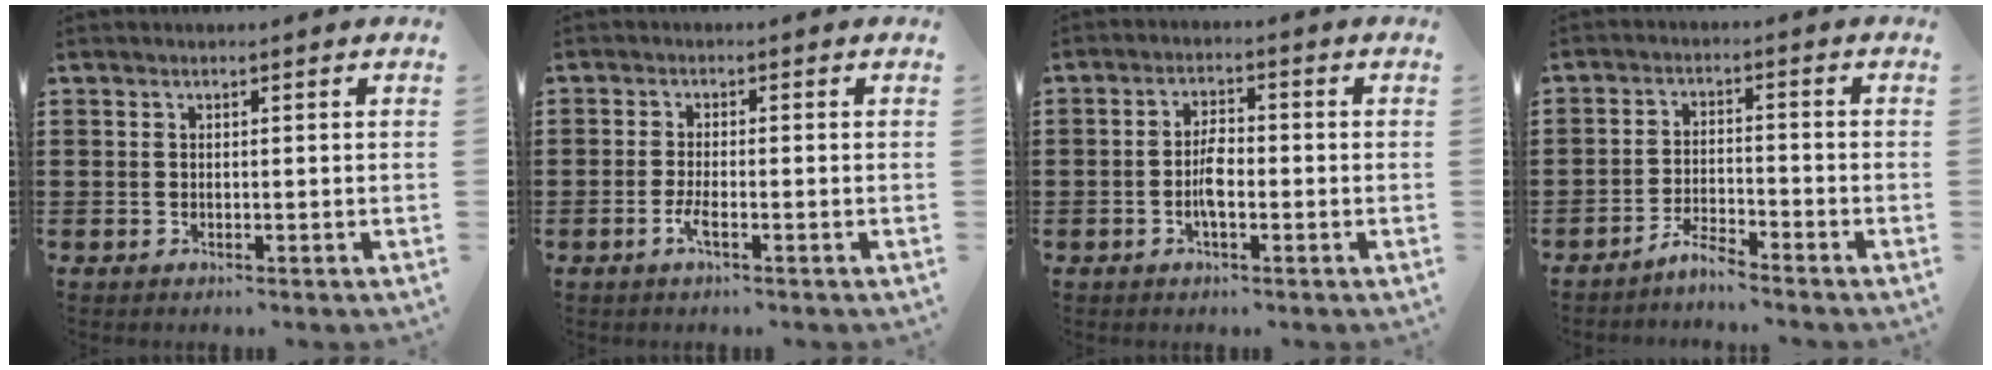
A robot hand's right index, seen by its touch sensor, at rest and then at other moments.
{"total": 2.5, "force": [-1.2, 0.3, 2.2], "torque": [-0.053, -0.008, -0.026]}
{"total": 3.8, "force": [-0.9, 1.5, 3.4], "torque": [-0.077, 0.000, -0.022]}
{"total": 3.3, "force": [-3.2, 0.2, 0.8], "torque": [-0.018, 0.006, -0.064]}